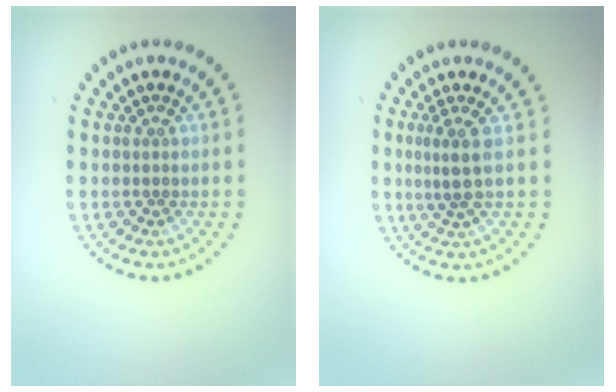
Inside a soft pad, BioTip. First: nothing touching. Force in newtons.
{"total": 2.1, "press": 1.4, "slide": 1.6}